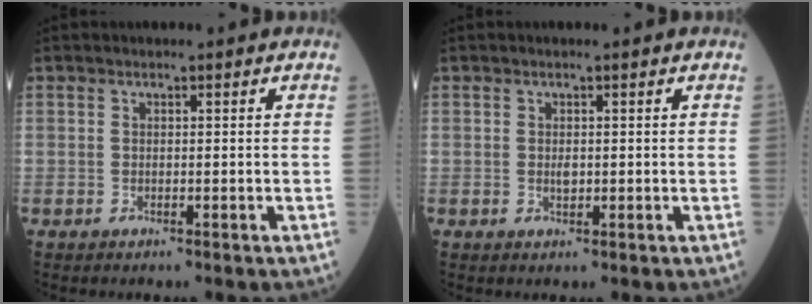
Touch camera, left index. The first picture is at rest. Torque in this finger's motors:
{"motor_torque": [0.31, -0.03, 0.02, 0.03]}